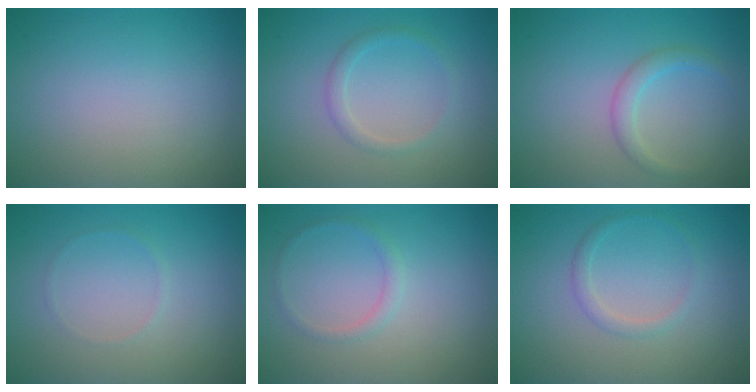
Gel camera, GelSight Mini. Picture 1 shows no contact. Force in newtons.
{"total": 1.4, "press": 1.4, "slide": 0.0}
{"total": 1.7, "press": 1.7, "slide": 0.1}
{"total": 0.5, "press": 0.5, "slide": 0.1}
{"total": 1.0, "press": 1.0, "slide": 0.1}
{"total": 1.2, "press": 1.2, "slide": 0.1}